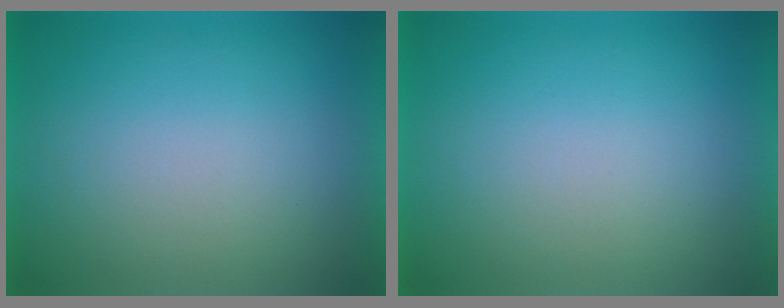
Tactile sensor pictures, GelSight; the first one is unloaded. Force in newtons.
{"total": 0.0}